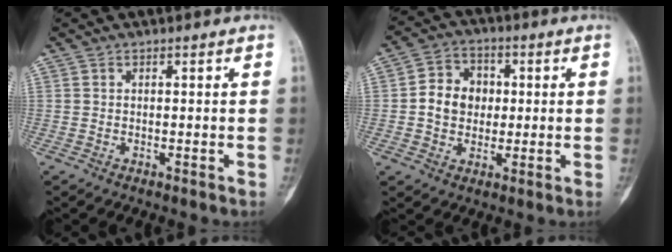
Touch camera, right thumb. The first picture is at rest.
{"total": 7.6, "force": [0.2, 6.5, 3.8], "torque": [-0.025, 0.013, -0.005]}